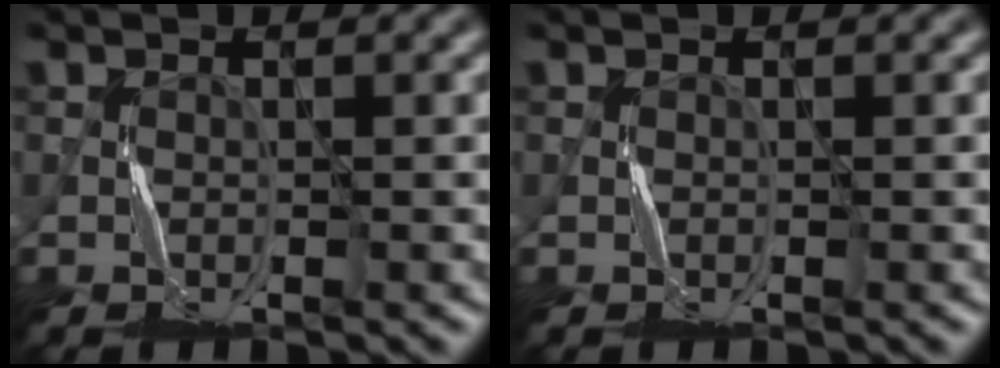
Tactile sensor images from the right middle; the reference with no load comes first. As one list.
[{"total": 0.0}]